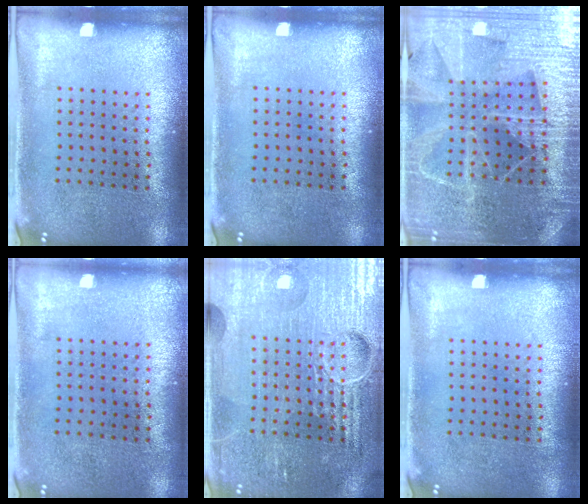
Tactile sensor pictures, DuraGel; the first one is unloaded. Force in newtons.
{"total": 0.0}
{"total": 5.1, "press": 4.6, "slide": 2.3}
{"total": 0.0}
{"total": 7.2, "press": 7.1, "slide": 0.9}
{"total": 0.0}